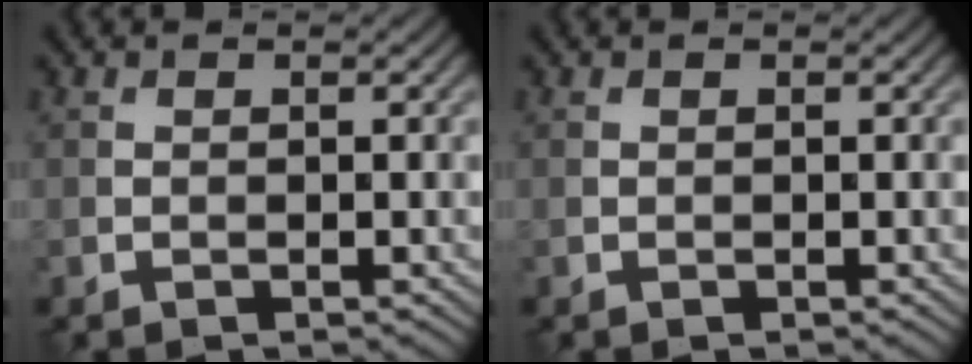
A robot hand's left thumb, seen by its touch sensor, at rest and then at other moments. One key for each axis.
{"total": 0.0}